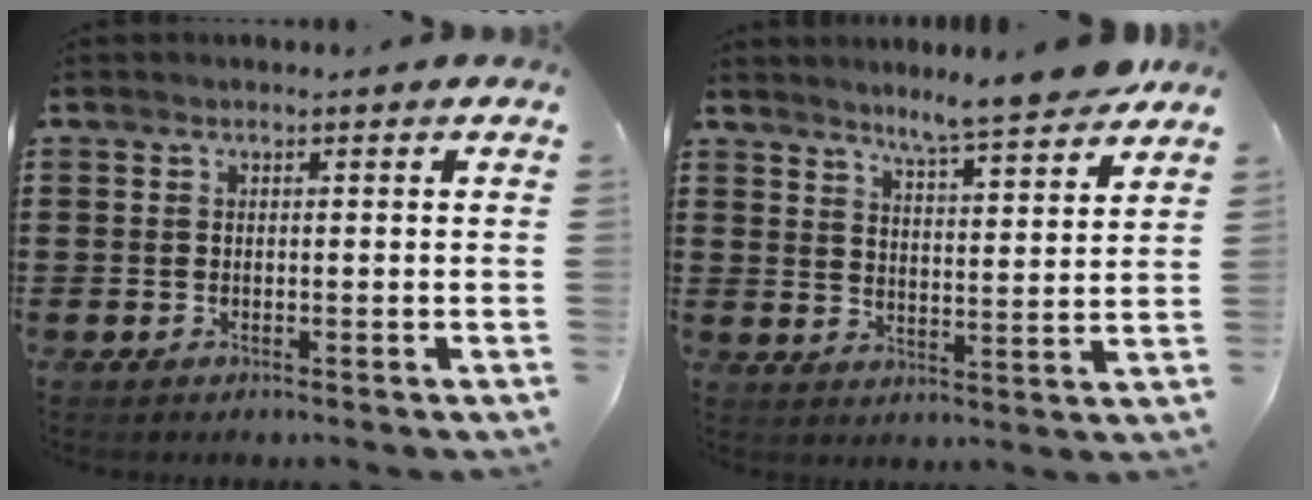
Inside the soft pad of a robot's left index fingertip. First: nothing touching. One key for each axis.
{"total": 6.1, "fx": 5.9, "fy": -0.6, "fz": 1.6, "tx": -0.046, "ty": -0.036, "tz": 0.100}